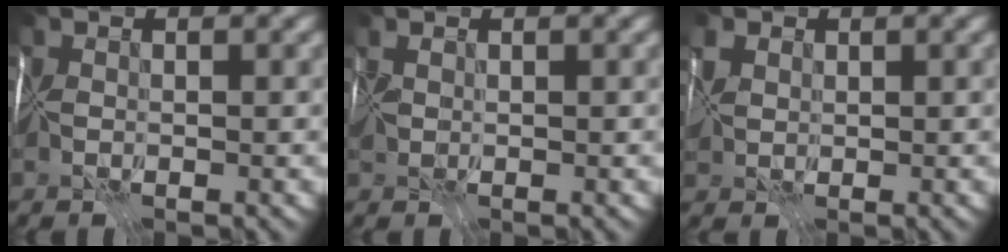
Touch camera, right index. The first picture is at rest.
{"total": 0.6, "force": [0.5, 0.1, 0.3], "torque": [-0.005, -0.001, 0.013]}
{"total": 2.1, "force": [1.2, 1.4, 1.2], "torque": [-0.038, 0.007, 0.024]}